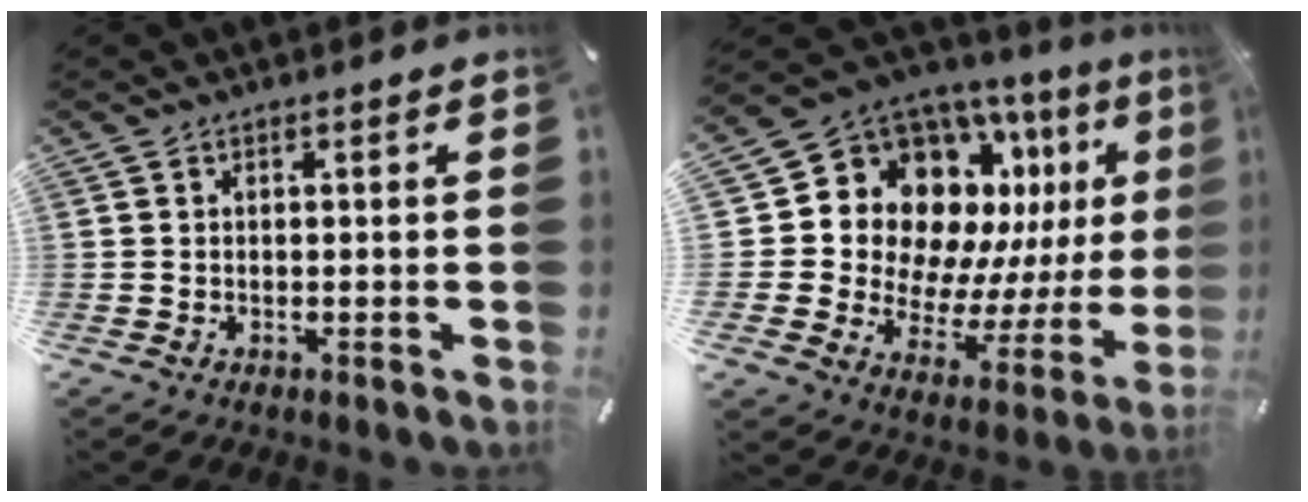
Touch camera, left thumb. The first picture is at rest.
{"total": 17.2, "force": [8.2, 12.6, 8.4], "torque": [-0.143, -0.088, 0.168]}